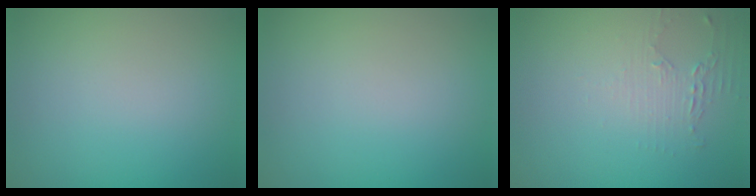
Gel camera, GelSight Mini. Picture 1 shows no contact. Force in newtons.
{"total": 0.0}
{"total": 1.5, "press": 1.5, "slide": 0.4}